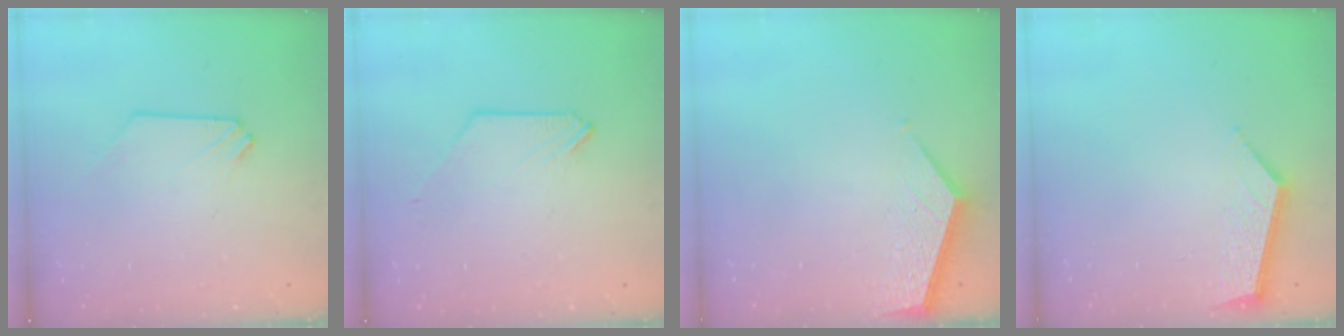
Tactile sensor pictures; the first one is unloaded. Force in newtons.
{"total": 0.0}
{"total": 3.7, "press": 3.7, "slide": 0.2}
{"total": 6.0, "press": 6.0, "slide": 0.6}